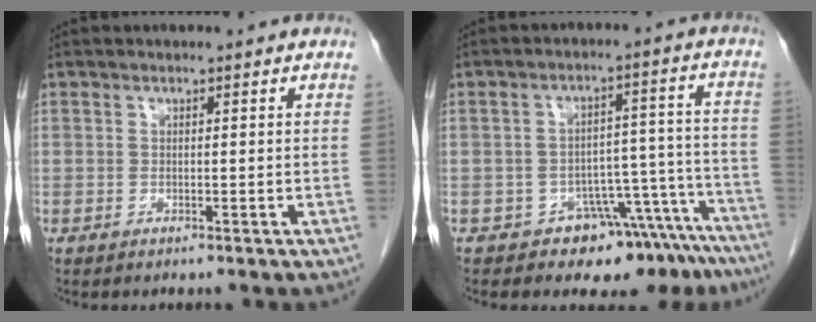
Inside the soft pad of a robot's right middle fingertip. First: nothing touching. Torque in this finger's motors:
{"motor_torque": [0.15, -0.15, 0.04, 0.02]}